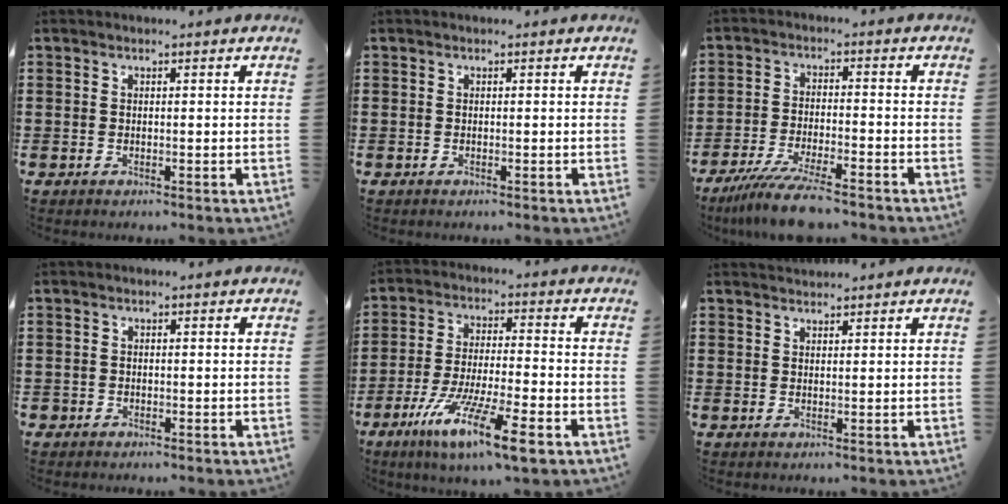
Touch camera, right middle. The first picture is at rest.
{"total": 0.0}
{"total": 7.6, "force": [-6.4, 0.3, 4.1], "torque": [-0.084, -0.011, -0.121]}
{"total": 0.8, "force": [-0.6, 0.5, 0.0], "torque": [-0.001, 0.003, -0.013]}
{"total": 11.6, "force": [-7.5, 1.8, 8.7], "torque": [-0.167, 0.002, -0.139]}
{"total": 1.4, "force": [1.4, 0.1, -0.1], "torque": [-0.001, 0.001, 0.027]}